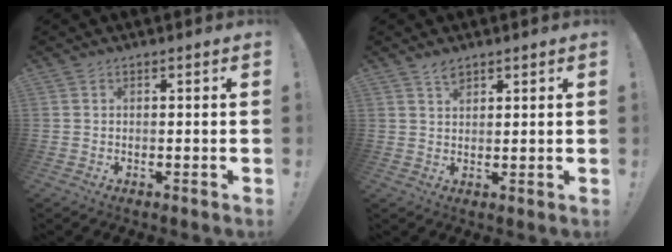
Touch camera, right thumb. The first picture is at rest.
{"total": 3.0, "force": [2.5, 1.3, 1.2], "torque": [-0.003, -0.019, 0.041]}